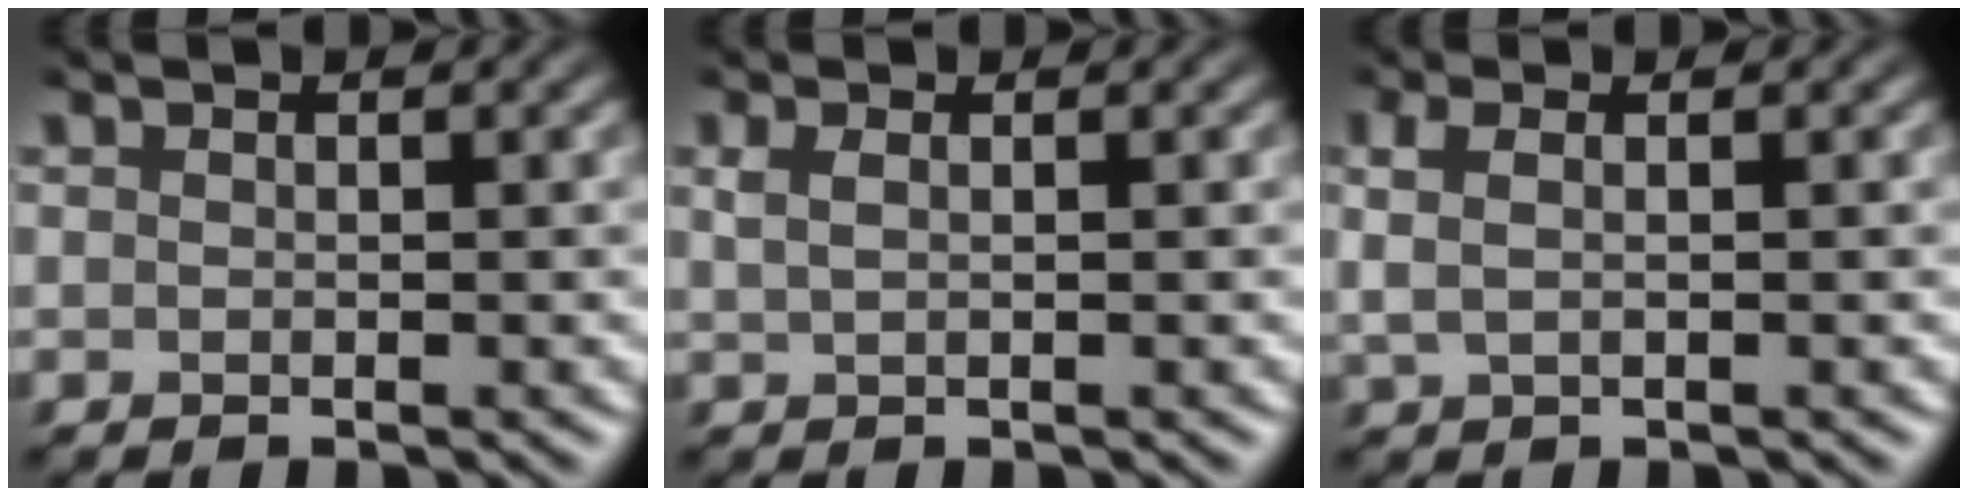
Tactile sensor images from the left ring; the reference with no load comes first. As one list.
[{"total": 1.5, "force": [0.7, 0.7, 1.1], "torque": [-0.015, -0.004, 0.008]}, {"total": 1.8, "force": [0.5, 0.6, 1.6], "torque": [-0.033, 0.004, 0.008]}]